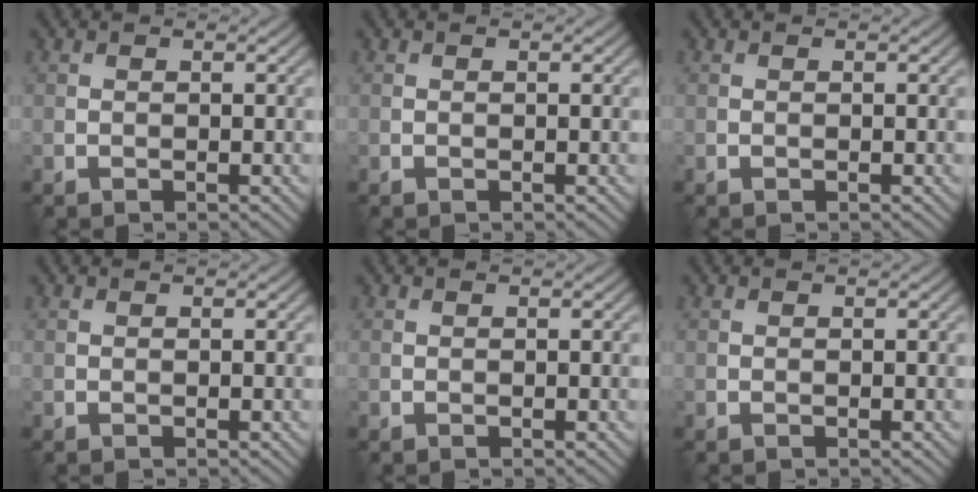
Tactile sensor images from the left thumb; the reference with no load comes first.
{"total": 0.0}
{"total": 0.0}
{"total": 0.0}
{"total": 0.0}
{"total": 0.0}